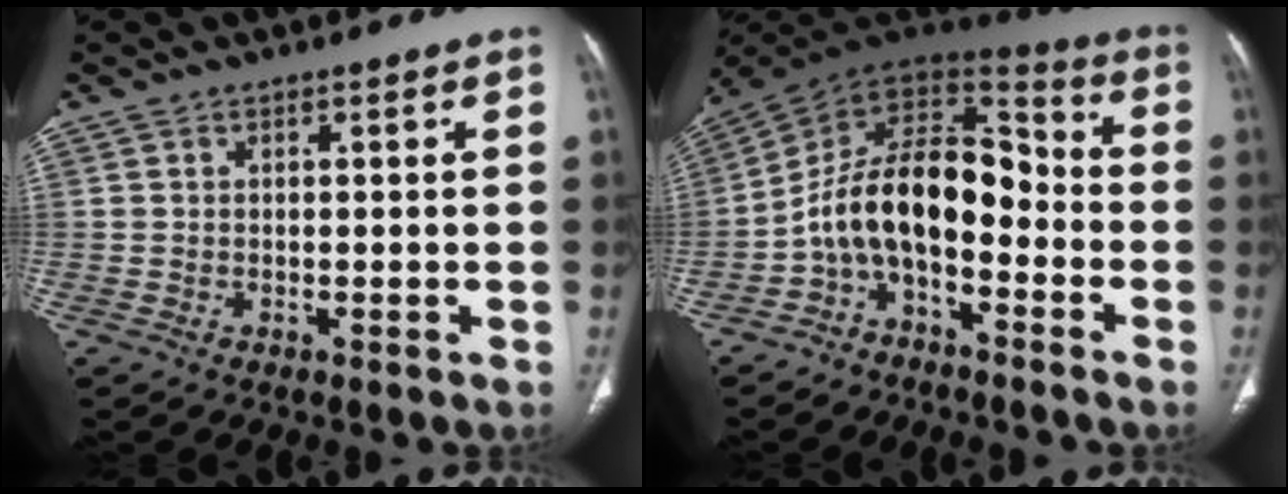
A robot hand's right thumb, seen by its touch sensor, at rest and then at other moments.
{"total": 14.8, "force": [-4.3, 8.3, 11.4], "torque": [-0.173, 0.095, -0.086]}